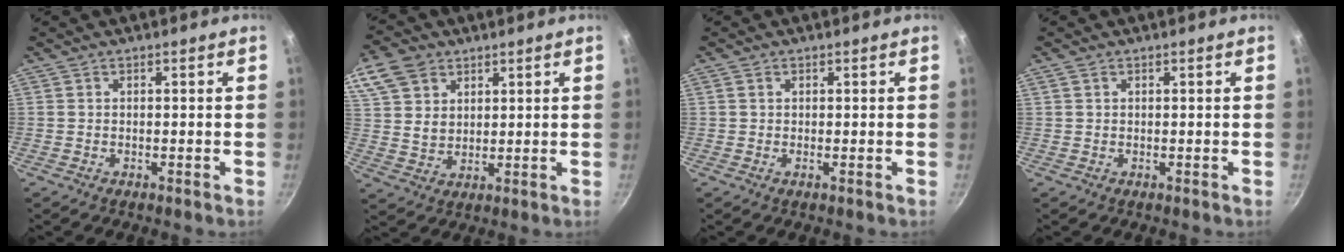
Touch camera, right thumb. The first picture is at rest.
{"total": 12.8, "force": [6.5, 9.3, 5.8], "torque": [-0.110, -0.004, 0.127]}
{"total": 0.9, "force": [0.3, 0.5, 0.6], "torque": [-0.011, 0.001, 0.002]}
{"total": 0.9, "force": [0.4, 0.6, 0.4], "torque": [-0.007, 0.001, 0.007]}